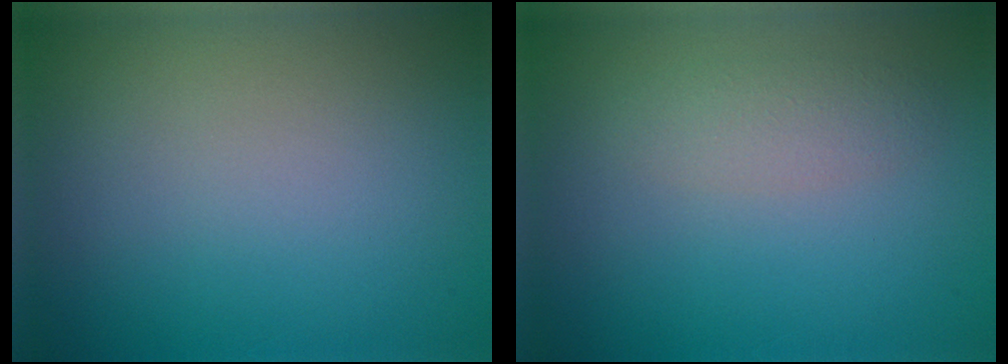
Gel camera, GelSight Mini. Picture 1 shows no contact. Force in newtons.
{"total": 1.7, "press": 1.7, "slide": 0.1}